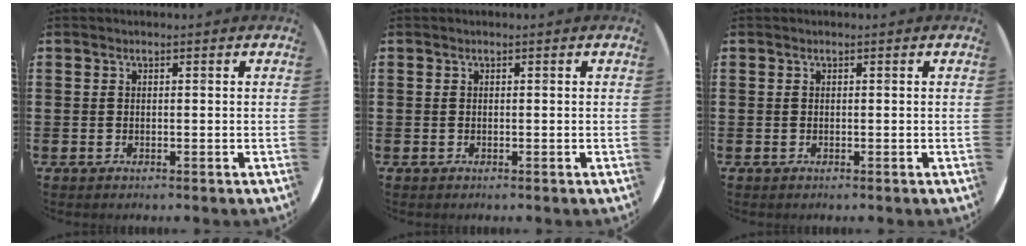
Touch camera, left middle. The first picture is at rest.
{"total": 0.0}
{"total": 0.0}